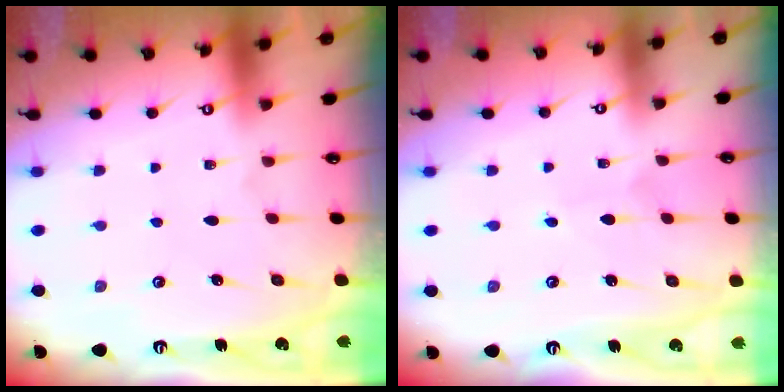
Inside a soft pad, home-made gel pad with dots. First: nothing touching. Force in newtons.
{"total": 2.6, "press": 2.6, "slide": 0.2}